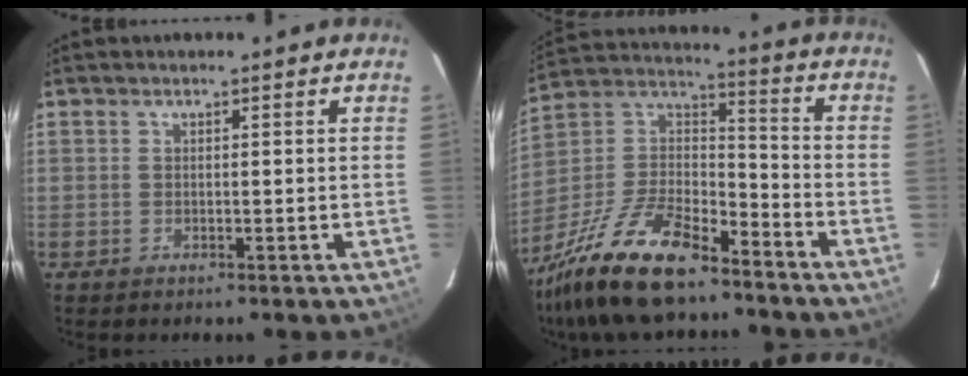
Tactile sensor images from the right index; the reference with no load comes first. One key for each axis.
{"total": 21.8, "fx": -15.7, "fy": 7.6, "fz": 13.1, "tx": -0.281, "ty": -0.005, "tz": -0.280}